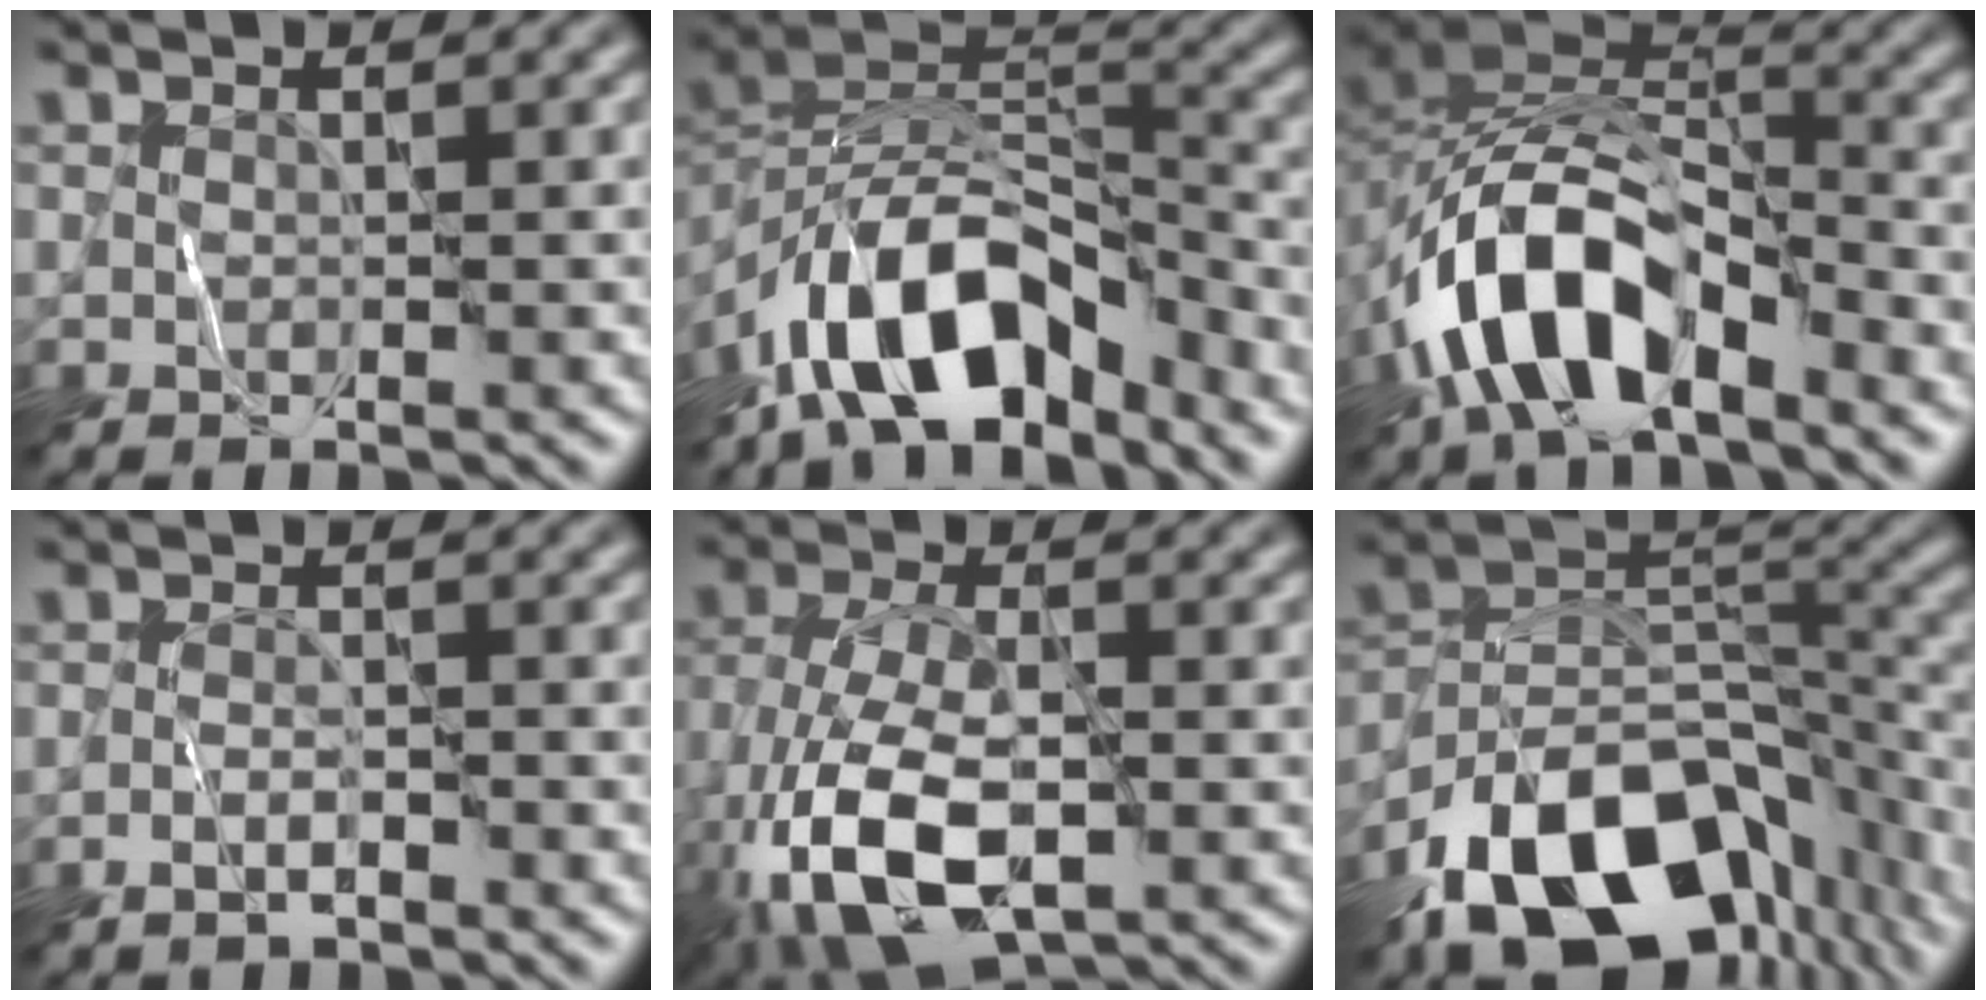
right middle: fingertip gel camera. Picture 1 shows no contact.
{"total": 11.4, "force": [-7.3, 4.7, 7.4], "torque": [-0.122, 0.014, -0.143]}
{"total": 10.5, "force": [-4.9, 5.4, 7.5], "torque": [-0.136, 0.001, -0.095]}
{"total": 1.3, "force": [-0.9, 0.2, 0.9], "torque": [-0.015, 0.004, -0.020]}
{"total": 10.4, "force": [-4.2, 4.7, 8.2], "torque": [-0.186, -0.016, -0.082]}
{"total": 14.8, "force": [-8.3, 8.3, 9.0], "torque": [-0.164, 0.001, -0.136]}